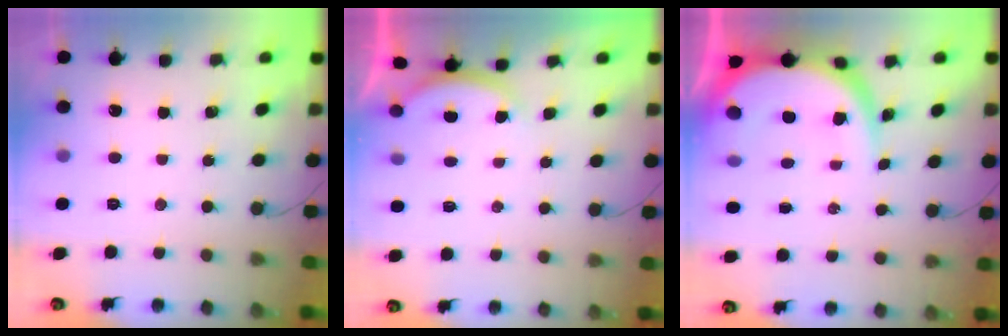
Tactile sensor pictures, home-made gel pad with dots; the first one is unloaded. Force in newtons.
{"total": 2.5, "press": 2.4, "slide": 0.6}
{"total": 11.0, "press": 10.9, "slide": 1.1}